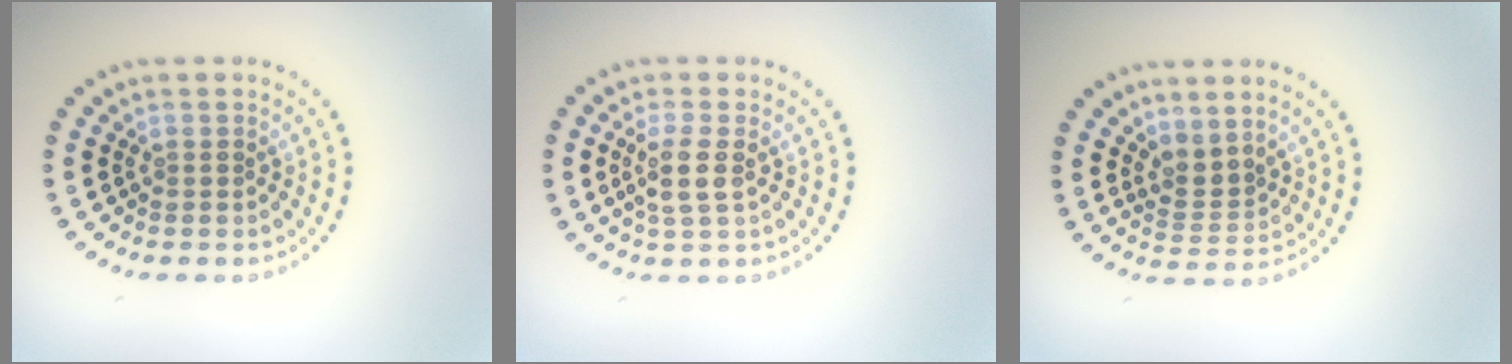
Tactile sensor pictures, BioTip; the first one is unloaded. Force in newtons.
{"total": 2.5, "press": 2.1, "slide": 1.2}
{"total": 2.3, "press": 1.4, "slide": 1.8}